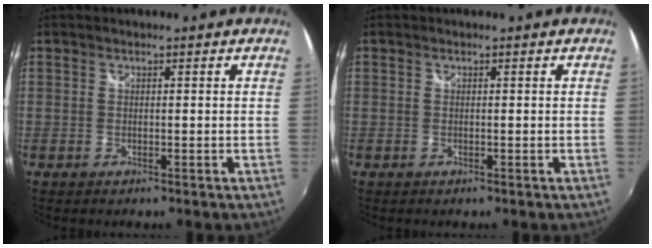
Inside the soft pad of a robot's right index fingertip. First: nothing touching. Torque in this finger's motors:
{"motor_torque": [0.04, 0.01, 0.00, 0.00]}